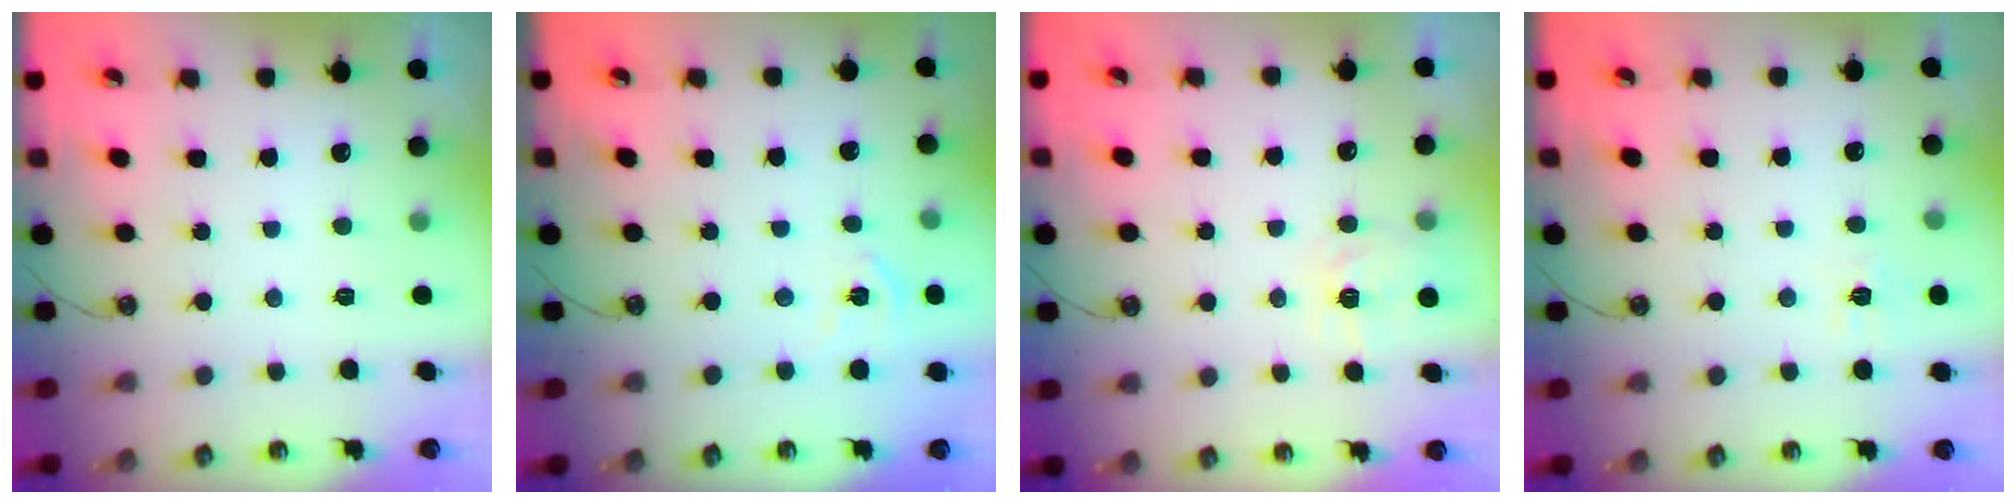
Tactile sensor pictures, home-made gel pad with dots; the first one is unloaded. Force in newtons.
{"total": 5.1, "press": 5.0, "slide": 0.7}
{"total": 5.1, "press": 5.0, "slide": 0.7}
{"total": 6.6, "press": 6.6, "slide": 0.6}